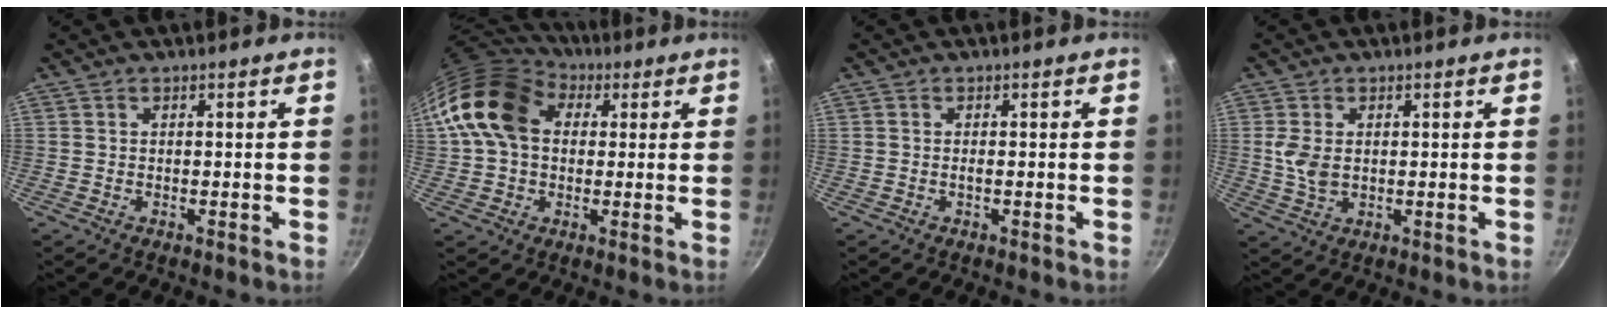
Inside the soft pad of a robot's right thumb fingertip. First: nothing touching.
{"total": 15.9, "force": [3.5, 11.9, 9.9], "torque": [-0.159, 0.024, 0.049]}
{"total": 0.6, "force": [-0.2, 0.2, 0.6], "torque": [-0.012, 0.001, -0.005]}
{"total": 5.1, "force": [0.6, 3.2, 3.8], "torque": [-0.080, -0.003, 0.014]}